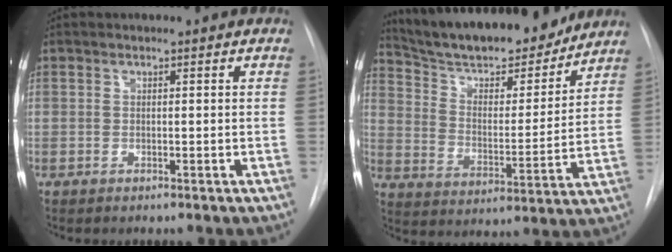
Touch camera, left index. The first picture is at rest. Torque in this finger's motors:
{"motor_torque": [0.12, -0.93, 0.34, 0.08]}